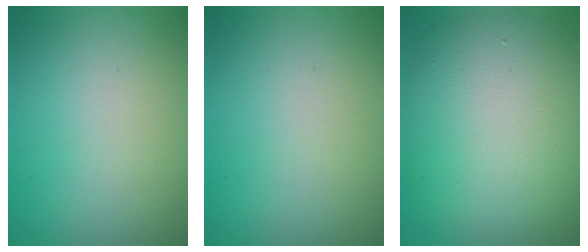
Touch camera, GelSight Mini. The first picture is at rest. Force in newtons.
{"total": 0.0}
{"total": 12.0, "press": 12.0, "slide": 0.5}